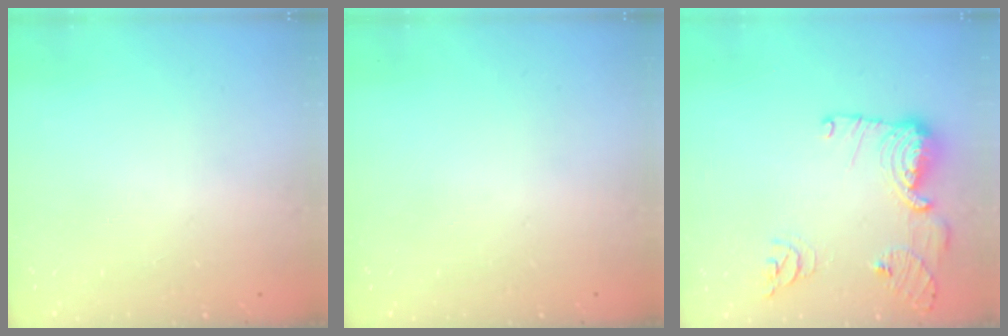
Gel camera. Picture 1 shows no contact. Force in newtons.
{"total": 0.0}
{"total": 15.2, "press": 14.9, "slide": 2.8}